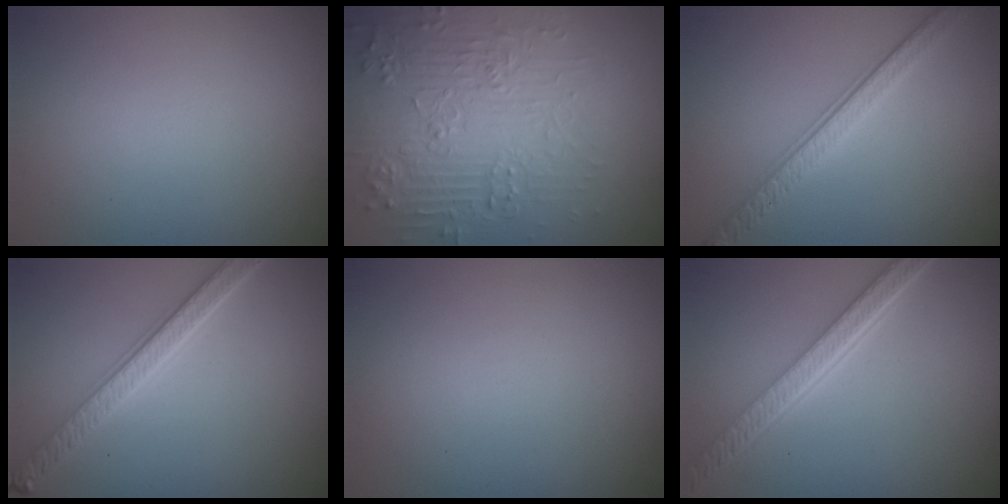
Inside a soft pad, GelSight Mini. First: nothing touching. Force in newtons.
{"total": 6.2, "press": 5.5, "slide": 2.8}
{"total": 3.9, "press": 2.7, "slide": 2.8}
{"total": 4.0, "press": 3.5, "slide": 2.0}
{"total": 0.0}
{"total": 5.4, "press": 4.0, "slide": 3.6}